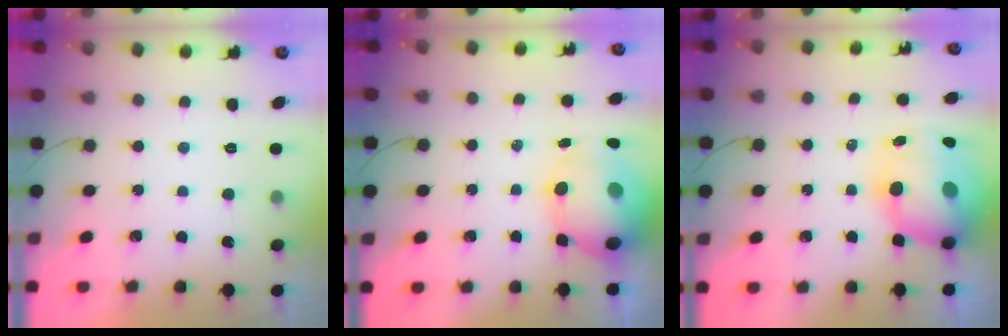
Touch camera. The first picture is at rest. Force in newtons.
{"total": 11.9, "press": 11.4, "slide": 3.4}
{"total": 15.5, "press": 15.0, "slide": 3.7}